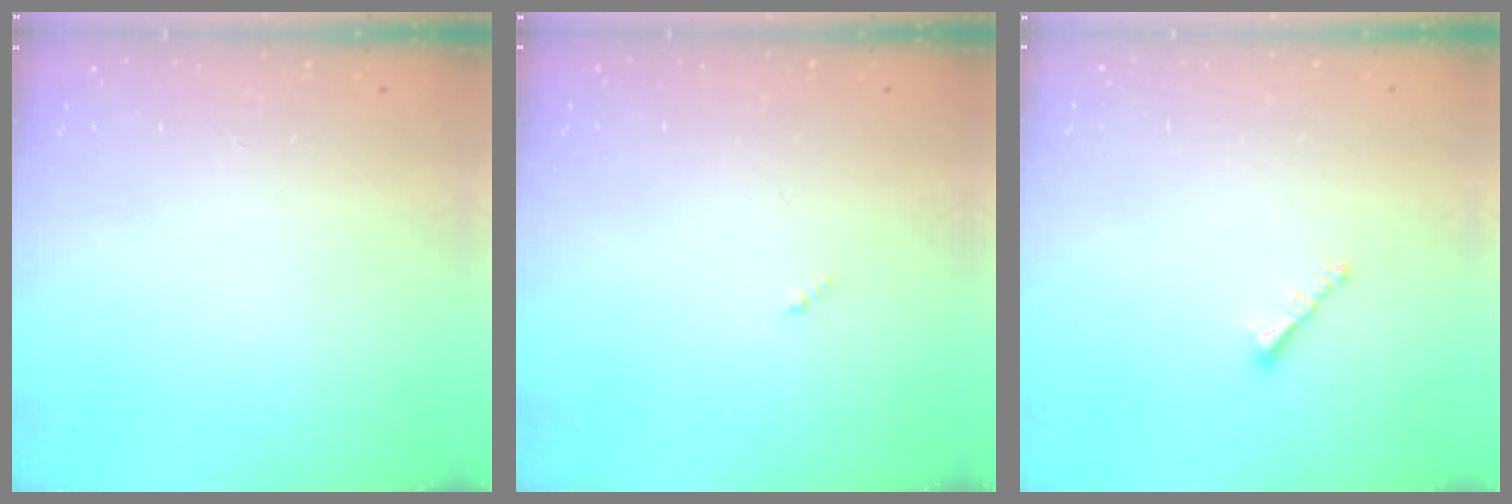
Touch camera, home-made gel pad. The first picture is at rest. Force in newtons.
{"total": 0.0}
{"total": 1.8, "press": 1.7, "slide": 0.5}